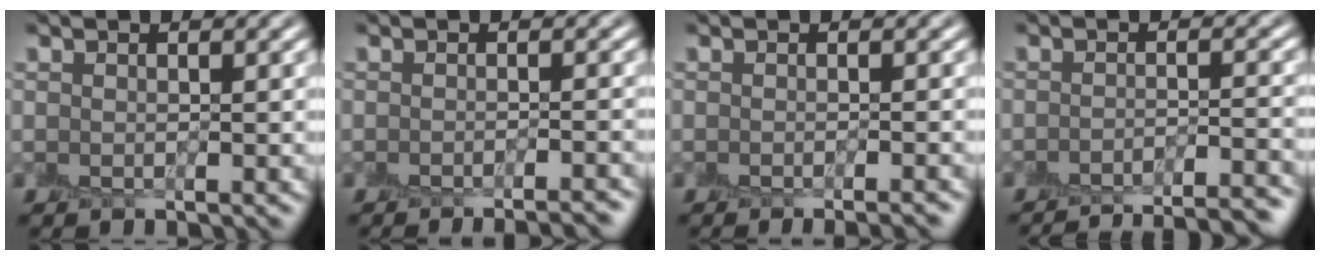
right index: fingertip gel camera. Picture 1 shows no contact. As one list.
[{"total": 3.3, "force": [-3.0, 0.3, 1.4], "torque": [-0.011, -0.007, -0.033]}, {"total": 1.9, "force": [-1.7, 0.1, 1.0], "torque": [-0.005, -0.011, -0.021]}, {"total": 10.9, "force": [-10.1, 2.5, 3.3], "torque": [-0.017, -0.007, -0.111]}]